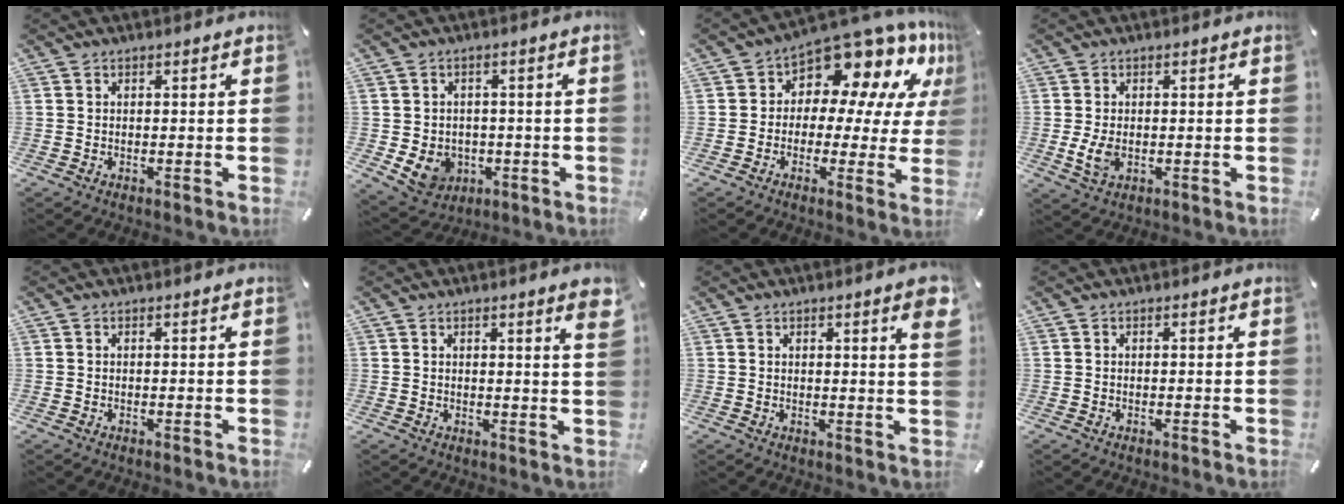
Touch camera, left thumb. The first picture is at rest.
{"total": 7.2, "force": [-1.5, 6.4, 2.8], "torque": [-0.055, 0.000, -0.027]}
{"total": 12.1, "force": [8.1, 6.6, 6.2], "torque": [-0.100, -0.077, 0.142]}
{"total": 4.4, "force": [-0.5, 2.9, 3.2], "torque": [-0.076, -0.009, -0.015]}
{"total": 0.0}
{"total": 3.9, "force": [1.9, 0.4, 3.3], "torque": [-0.051, -0.007, 0.030]}
{"total": 4.3, "force": [1.8, 0.6, 3.9], "torque": [-0.060, -0.005, 0.026]}
{"total": 0.0}